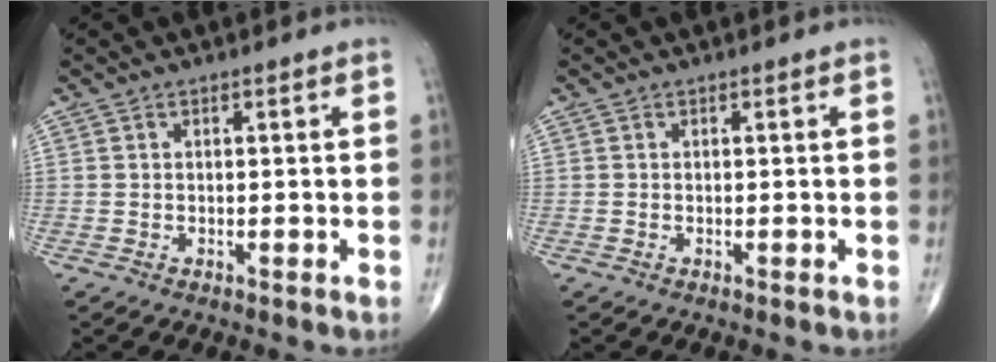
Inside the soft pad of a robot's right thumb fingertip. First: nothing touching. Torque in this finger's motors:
{"motor_torque": [0.55, -0.12, -0.11, -0.14, 0.01]}